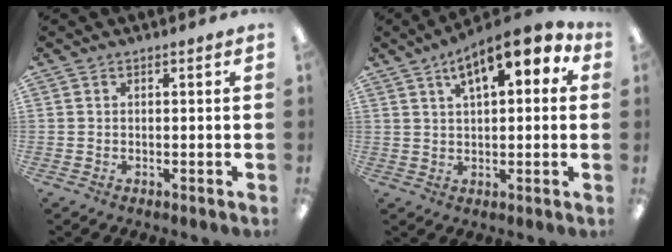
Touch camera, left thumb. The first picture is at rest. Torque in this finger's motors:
{"motor_torque": [0.19, 0.58, 0.13, -0.09, 0.12]}